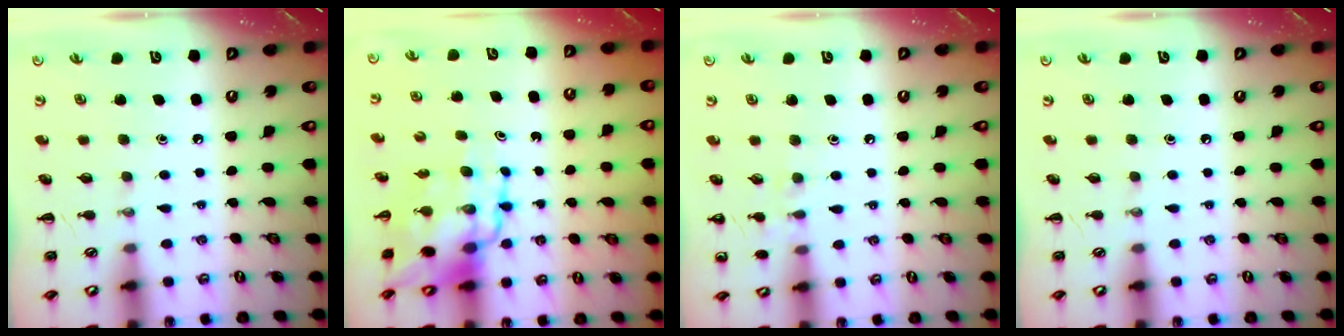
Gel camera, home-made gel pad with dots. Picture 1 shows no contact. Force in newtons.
{"total": 12.5, "press": 12.0, "slide": 3.5}
{"total": 6.3, "press": 6.0, "slide": 1.9}
{"total": 0.0}